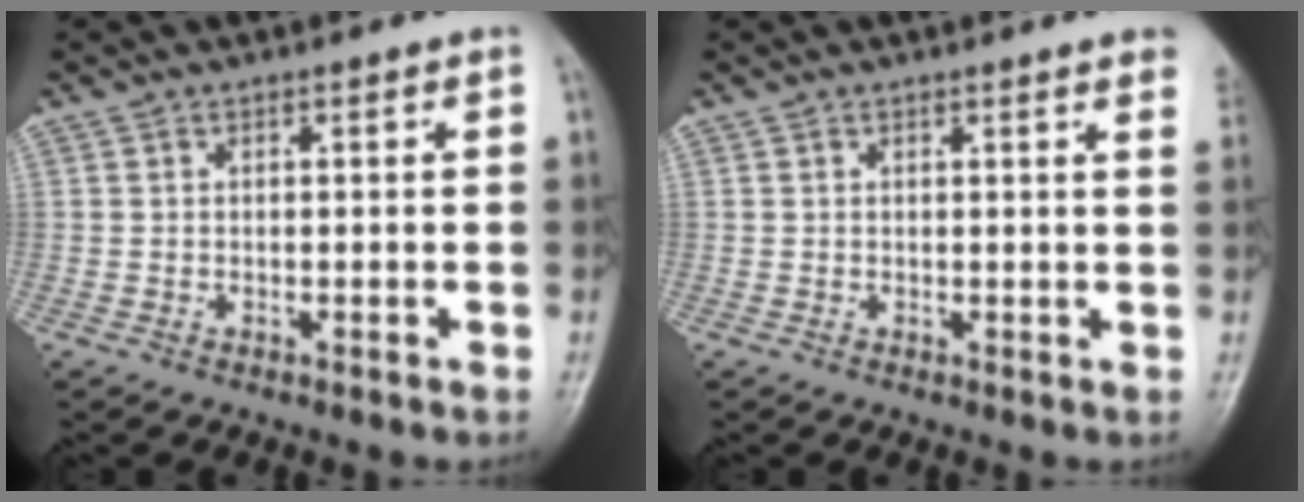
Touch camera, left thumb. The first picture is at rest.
{"total": 4.2, "force": [3.3, 0.4, 2.6], "torque": [-0.025, -0.003, 0.024]}